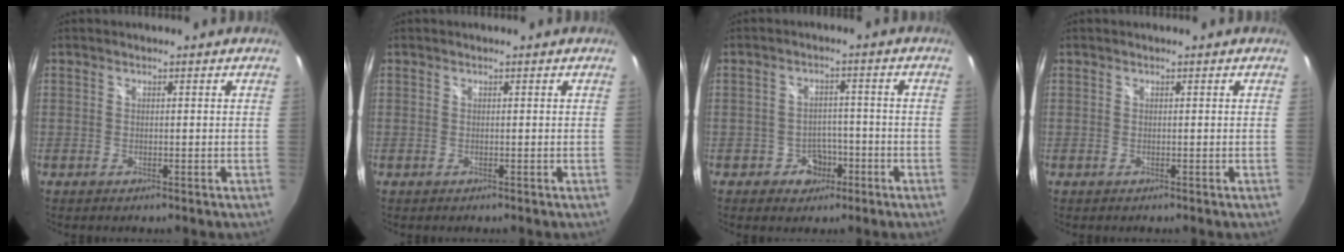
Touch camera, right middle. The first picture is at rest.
{"total": 0.0}
{"total": 4.6, "force": [-2.4, 3.8, 1.2], "torque": [-0.032, 0.012, -0.025]}
{"total": 0.0}